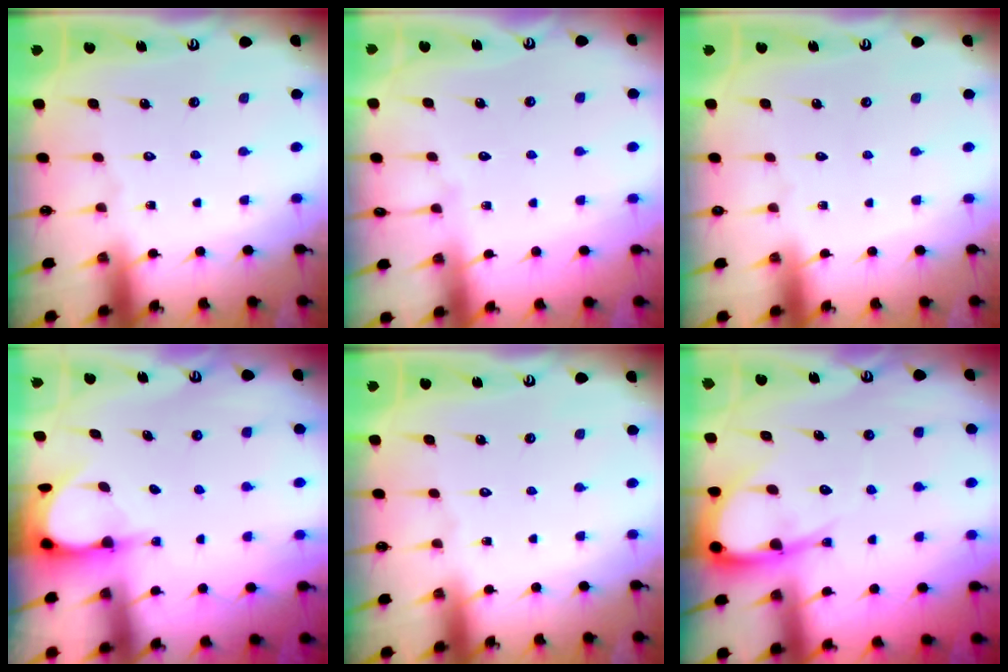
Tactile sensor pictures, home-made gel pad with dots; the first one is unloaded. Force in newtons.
{"total": 2.9, "press": 2.9, "slide": 0.4}
{"total": 0.0}
{"total": 4.0, "press": 4.0, "slide": 0.3}
{"total": 0.0}
{"total": 8.7, "press": 8.6, "slide": 0.7}